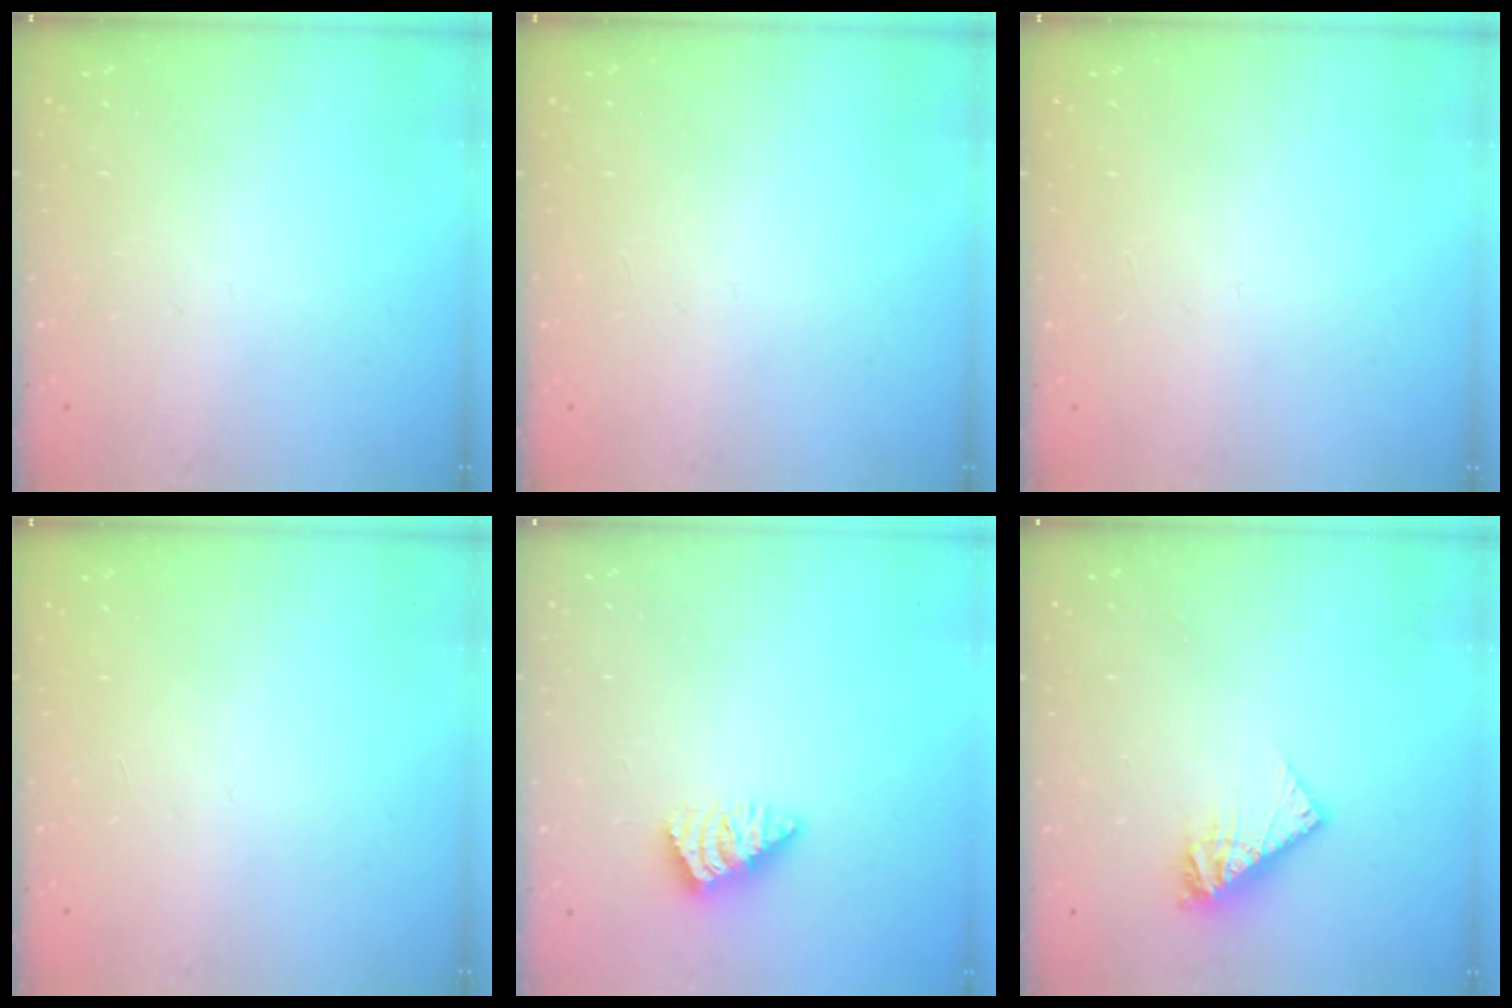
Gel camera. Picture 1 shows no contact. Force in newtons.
{"total": 0.0}
{"total": 0.0}
{"total": 0.0}
{"total": 2.8, "press": 2.7, "slide": 0.5}
{"total": 8.6, "press": 8.6, "slide": 0.6}